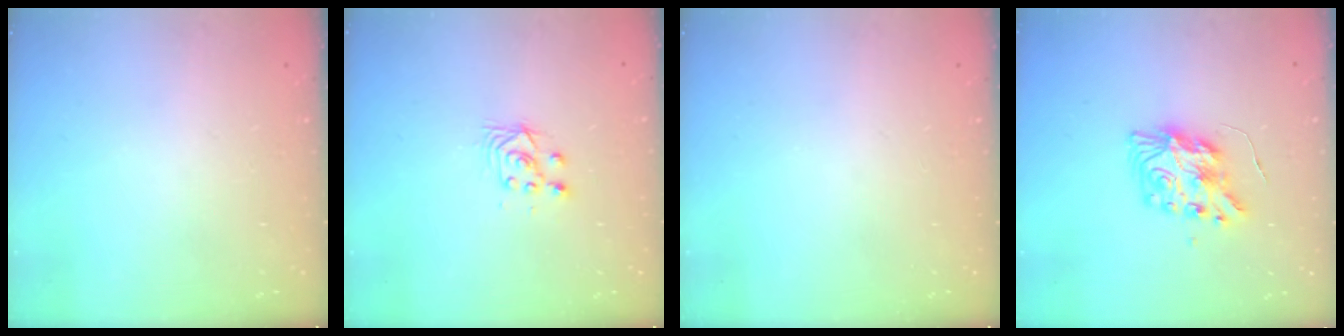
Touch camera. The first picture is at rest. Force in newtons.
{"total": 4.1, "press": 3.9, "slide": 1.3}
{"total": 0.0}
{"total": 9.8, "press": 9.8, "slide": 0.9}